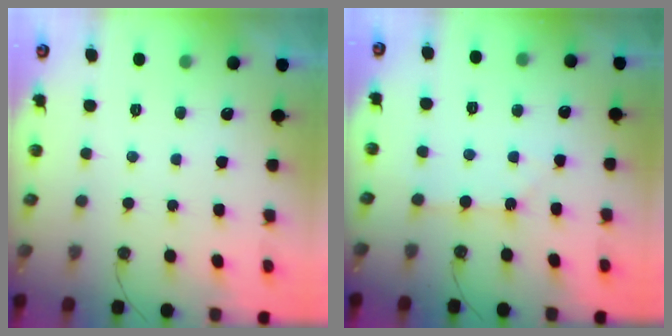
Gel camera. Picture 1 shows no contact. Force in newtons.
{"total": 1.4, "press": 1.4, "slide": 0.2}